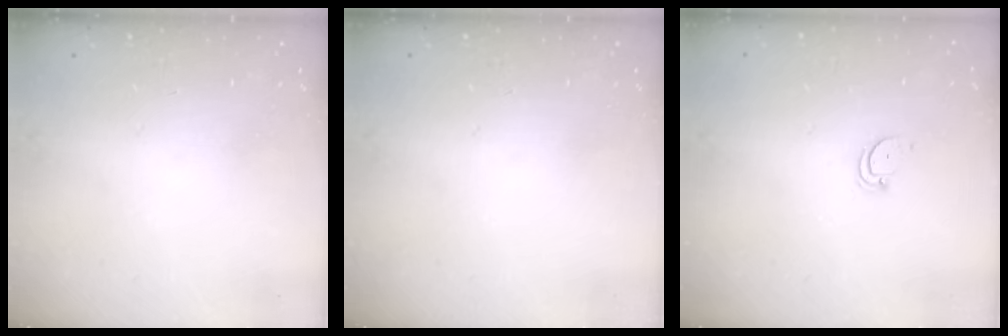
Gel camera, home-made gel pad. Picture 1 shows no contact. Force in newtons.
{"total": 0.0}
{"total": 2.6, "press": 2.6, "slide": 0.0}